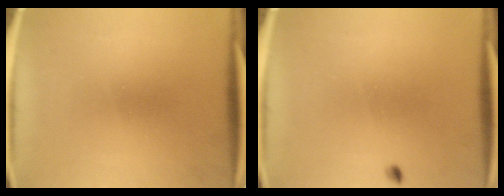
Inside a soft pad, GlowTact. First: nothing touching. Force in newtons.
{"total": 0.6}